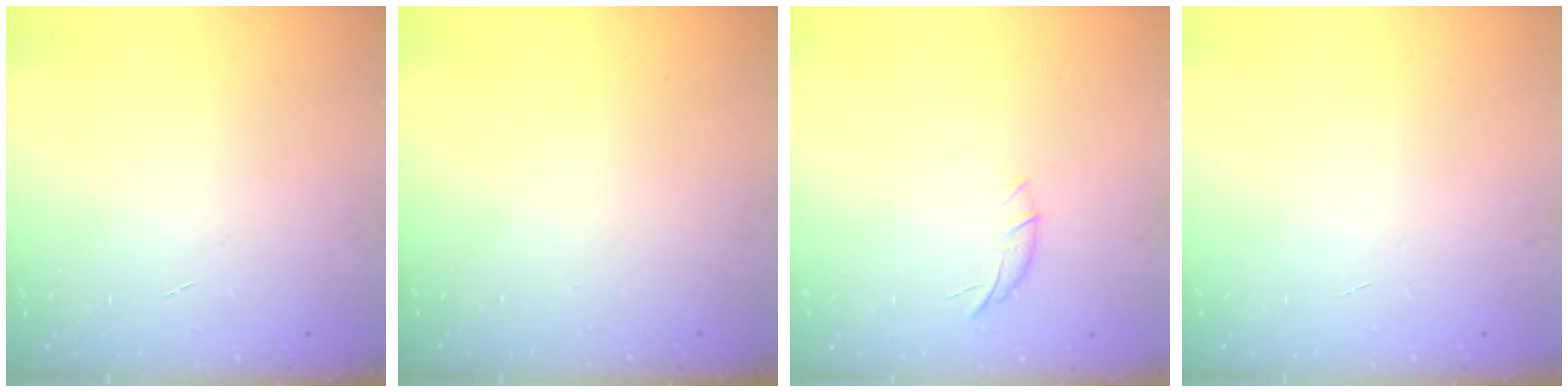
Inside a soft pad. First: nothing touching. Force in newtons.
{"total": 0.0}
{"total": 5.8, "press": 5.7, "slide": 1.2}
{"total": 0.0}